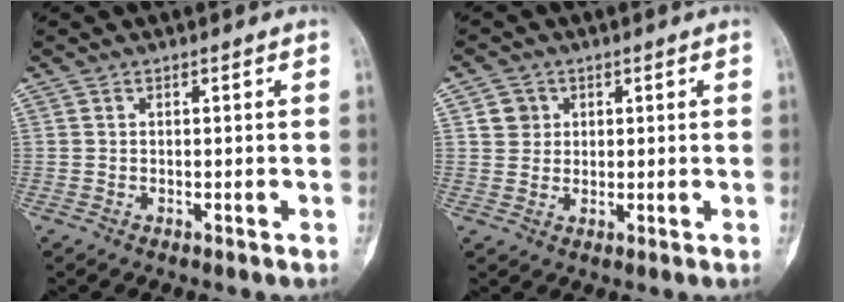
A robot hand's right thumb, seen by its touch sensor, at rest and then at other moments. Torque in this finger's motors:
{"motor_torque": [0.52, 0.70, 0.34, -0.21, -0.02]}